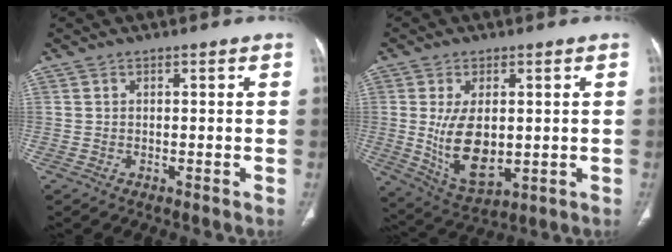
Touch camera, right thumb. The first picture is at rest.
{"total": 11.5, "force": [0.1, 6.0, 9.8], "torque": [-0.173, -0.017, 0.023]}